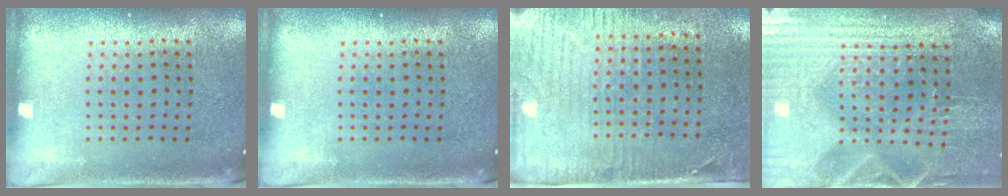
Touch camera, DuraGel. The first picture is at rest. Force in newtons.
{"total": 0.0}
{"total": 3.0, "press": 2.4, "slide": 1.7}
{"total": 4.2, "press": 3.8, "slide": 1.7}